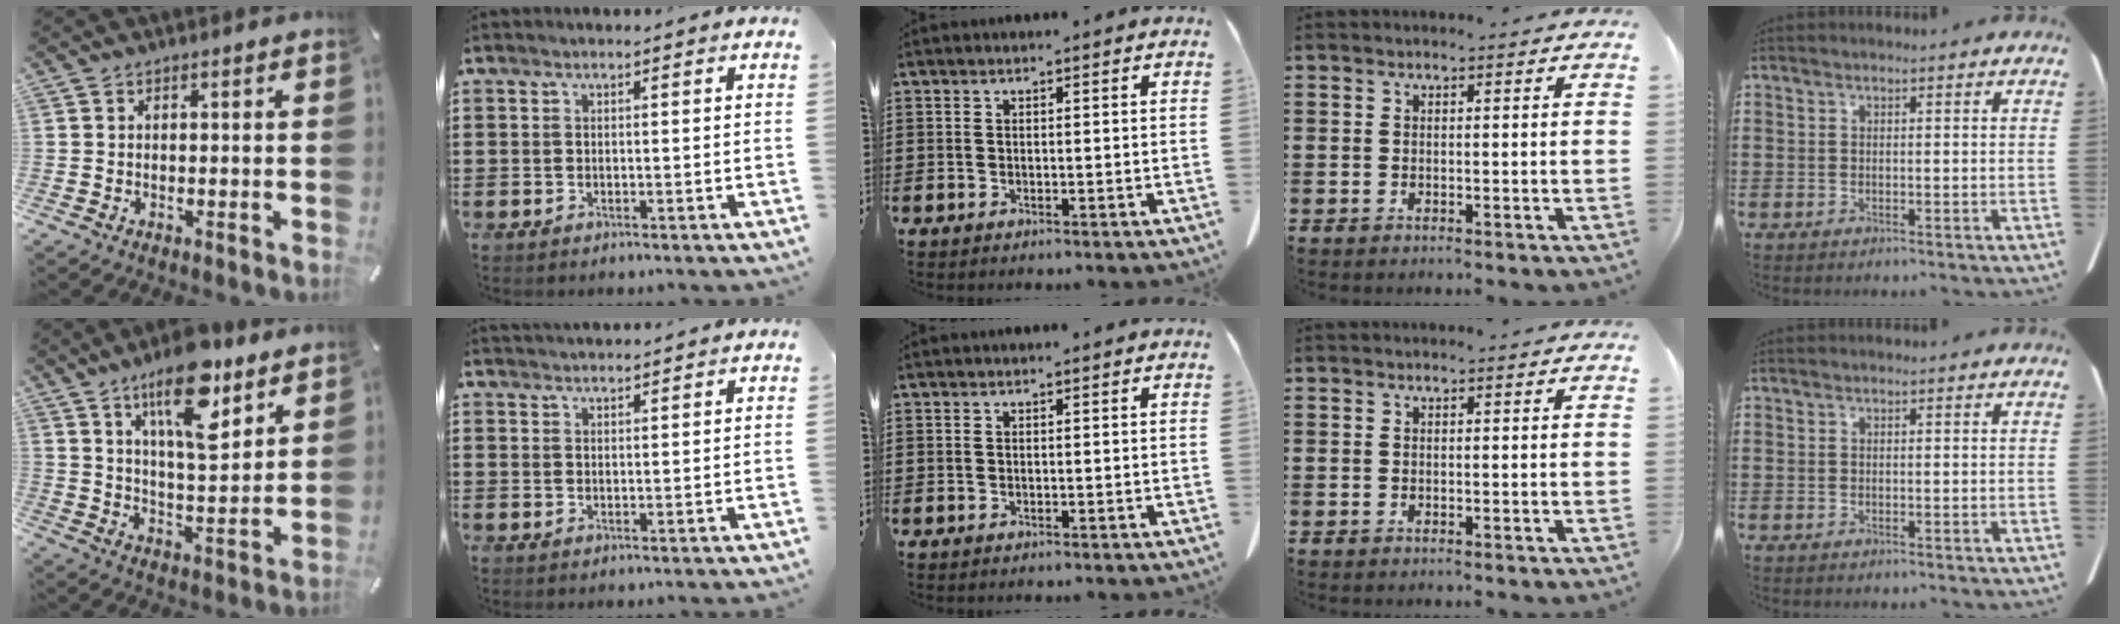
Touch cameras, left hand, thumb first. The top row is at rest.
{"thumb": {"total": 16.4, "force": [10.1, 6.2, 11.2], "torque": [-0.182, -0.044, 0.168]}, "index": {"total": 1.7, "force": [1.7, 0.0, 0.0], "torque": [-0.005, 0.000, 0.035]}}